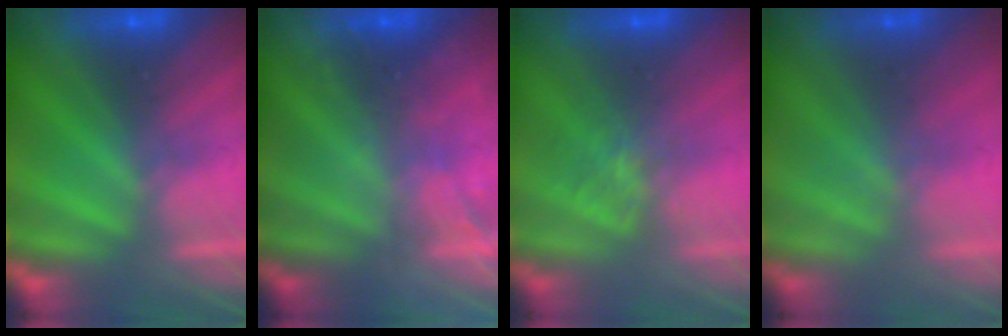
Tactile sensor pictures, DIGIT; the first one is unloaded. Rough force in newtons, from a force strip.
{"total": 2.3}
{"total": 1.4}
{"total": 1.1}